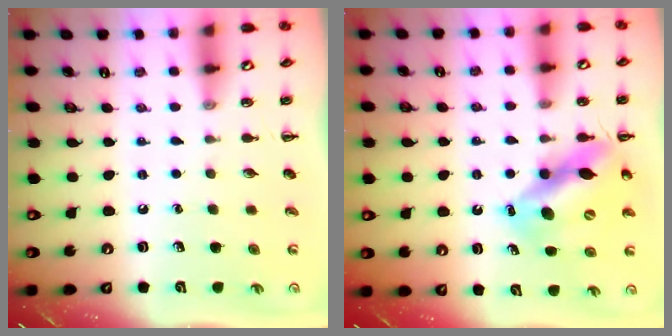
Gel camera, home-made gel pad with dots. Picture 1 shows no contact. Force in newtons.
{"total": 12.2, "press": 11.8, "slide": 3.3}